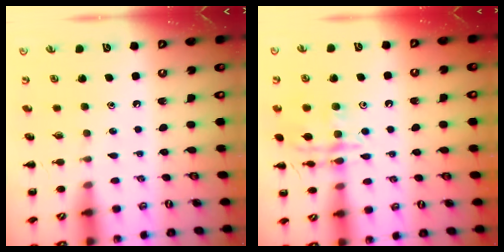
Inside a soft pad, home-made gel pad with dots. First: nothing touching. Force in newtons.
{"total": 14.0, "press": 13.9, "slide": 0.7}